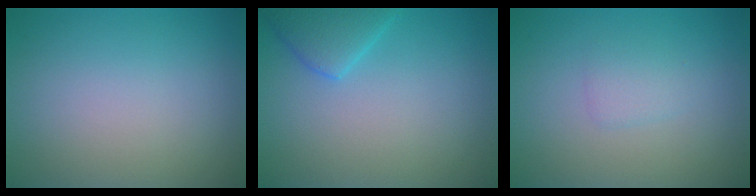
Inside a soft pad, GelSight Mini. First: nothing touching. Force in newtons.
{"total": 2.8, "press": 2.8, "slide": 0.3}
{"total": 1.2, "press": 1.2, "slide": 0.1}